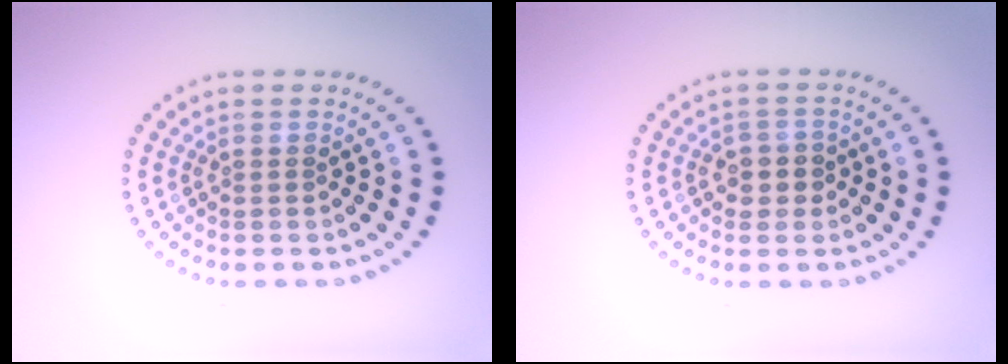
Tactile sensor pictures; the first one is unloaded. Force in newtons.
{"total": 2.0, "press": 1.8, "slide": 0.9}